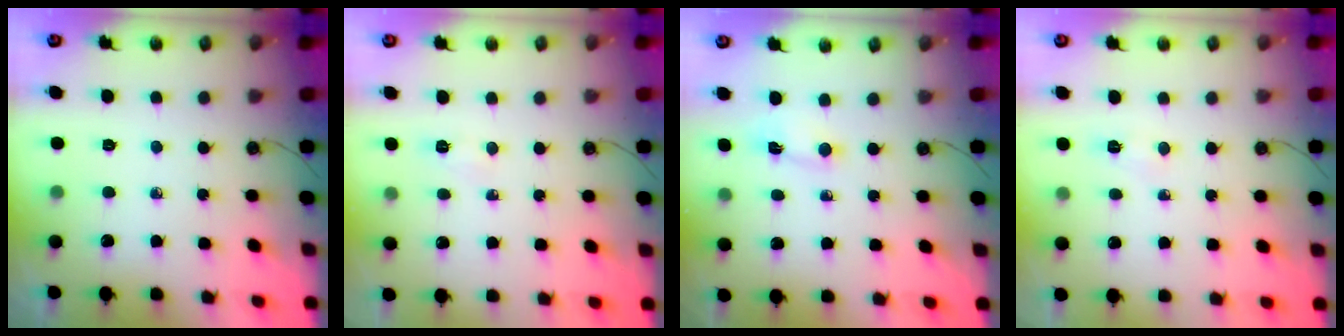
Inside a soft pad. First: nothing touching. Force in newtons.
{"total": 3.4, "press": 3.0, "slide": 1.6}
{"total": 1.1, "press": 1.0, "slide": 0.5}
{"total": 8.9, "press": 4.3, "slide": 7.8}